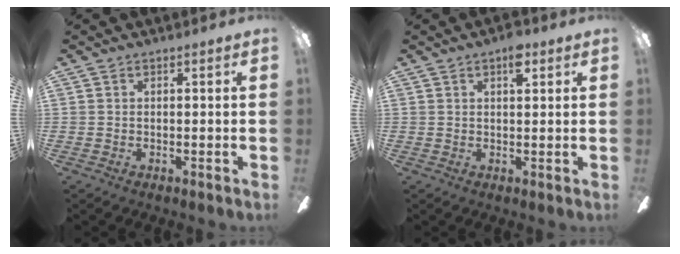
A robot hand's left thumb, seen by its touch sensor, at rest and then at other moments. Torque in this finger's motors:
{"motor_torque": [0.51, 0.40, 0.49, -0.25, 0.00]}